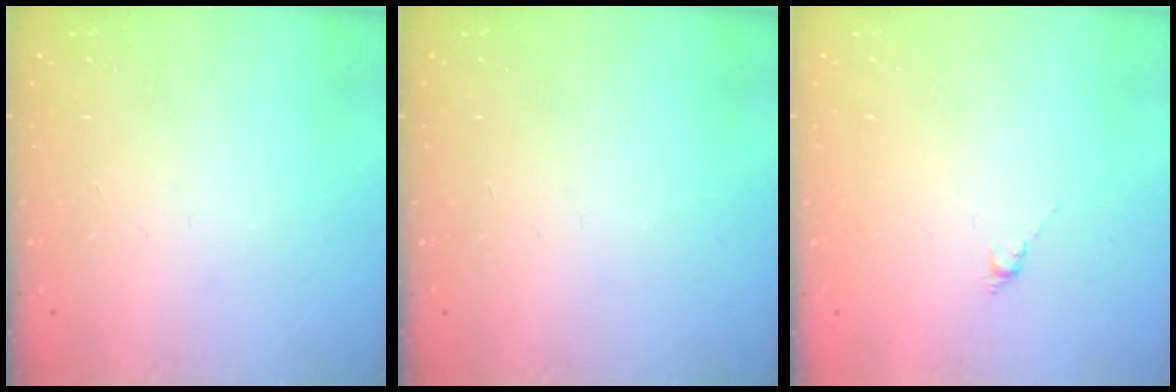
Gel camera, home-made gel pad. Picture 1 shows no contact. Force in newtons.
{"total": 0.0}
{"total": 0.0}